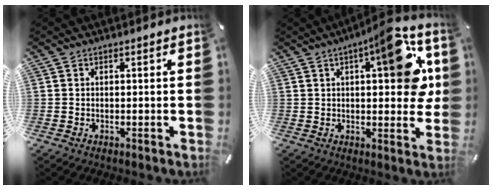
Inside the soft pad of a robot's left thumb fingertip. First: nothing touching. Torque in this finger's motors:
{"motor_torque": [2.37, 2.64, 1.50, -1.27, 0.42]}